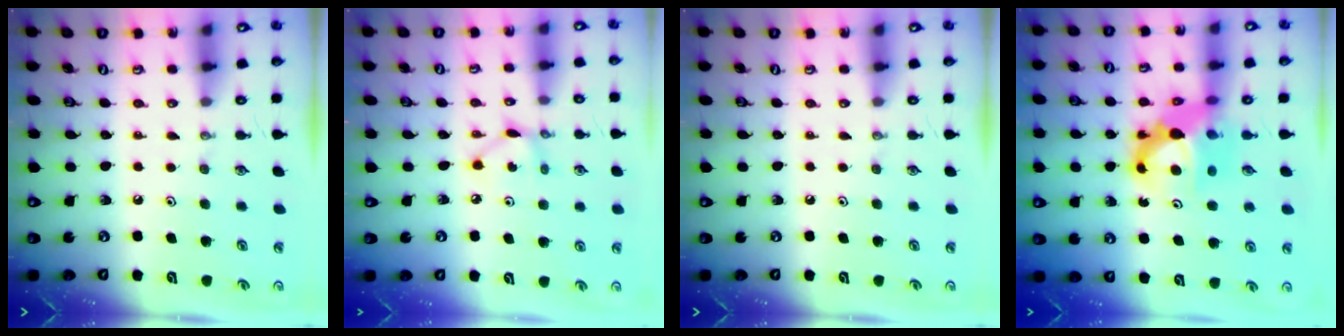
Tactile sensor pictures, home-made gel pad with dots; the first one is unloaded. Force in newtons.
{"total": 4.0, "press": 4.0, "slide": 0.2}
{"total": 0.0}
{"total": 11.4, "press": 11.4, "slide": 1.1}